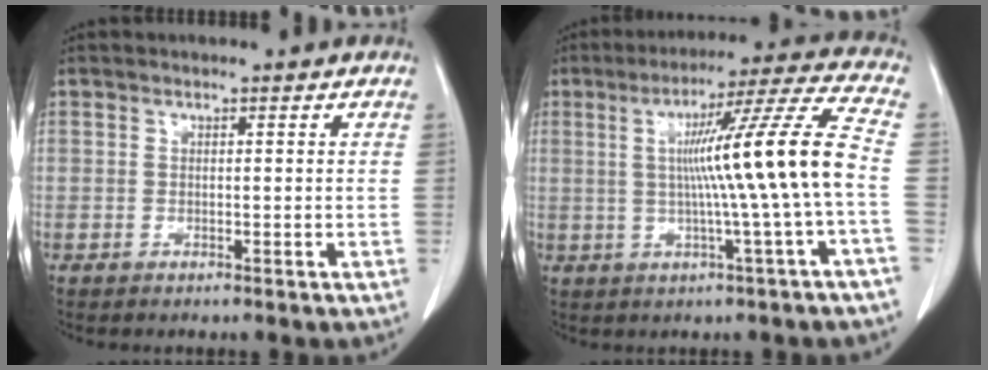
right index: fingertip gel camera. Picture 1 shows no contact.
{"total": 14.3, "force": [-0.5, -2.4, 14.1], "torque": [-0.217, 0.008, -0.008]}